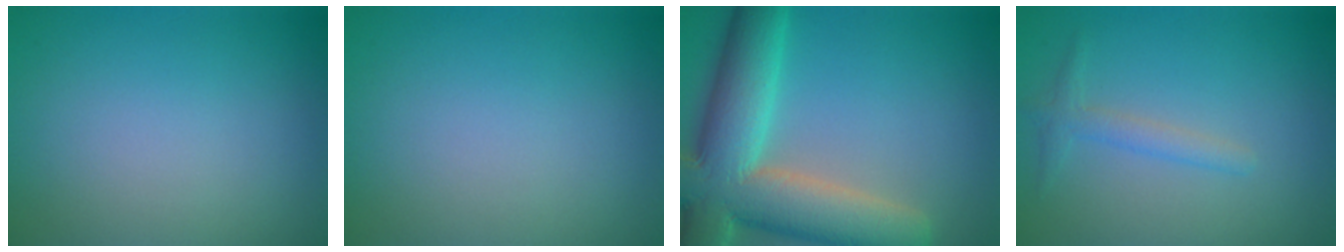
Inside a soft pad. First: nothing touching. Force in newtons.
{"total": 0.0}
{"total": 12.0, "press": 11.9, "slide": 1.0}
{"total": 1.6, "press": 1.6, "slide": 0.1}